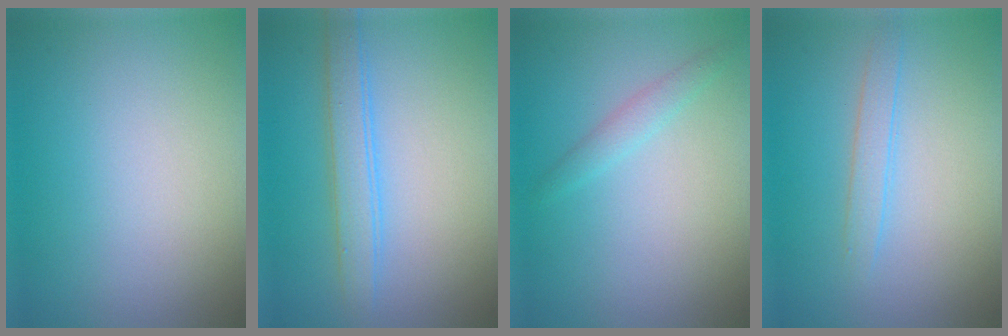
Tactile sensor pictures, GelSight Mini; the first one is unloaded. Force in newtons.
{"total": 2.8, "press": 2.8, "slide": 0.0}
{"total": 1.3, "press": 1.3, "slide": 0.1}
{"total": 1.5, "press": 1.5, "slide": 0.0}